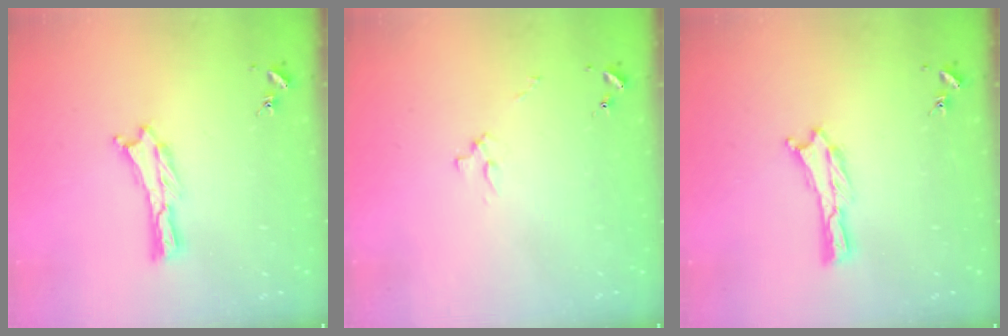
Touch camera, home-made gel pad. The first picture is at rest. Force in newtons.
{"total": 2.5, "press": 2.5, "slide": 0.3}
{"total": 0.0}